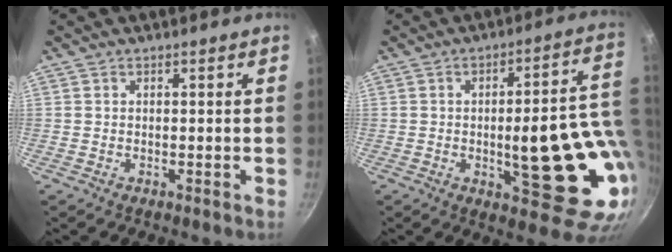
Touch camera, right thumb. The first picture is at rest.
{"total": 20.4, "force": [-1.1, 6.8, 19.2], "torque": [-0.220, -0.004, -0.010]}